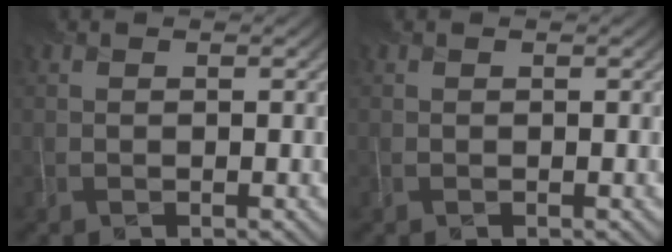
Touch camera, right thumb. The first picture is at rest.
{"total": 0.0}